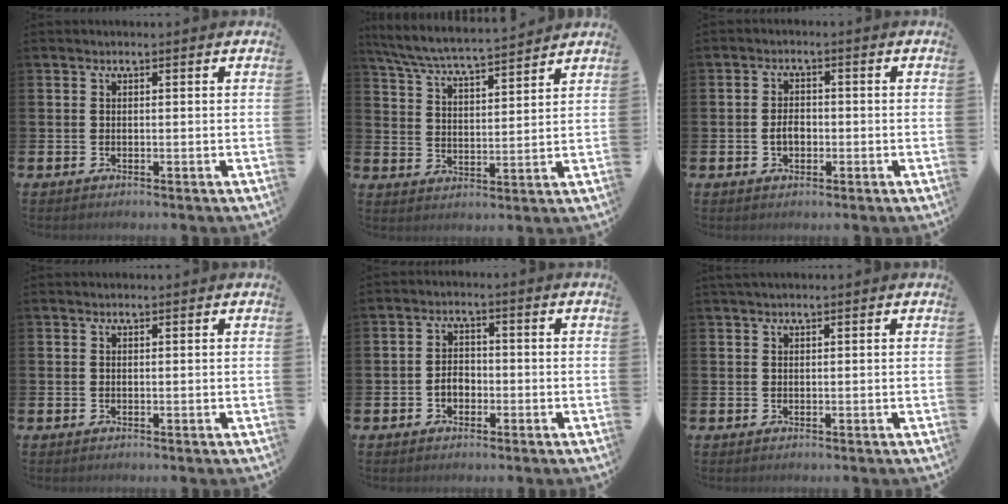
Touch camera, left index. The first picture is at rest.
{"total": 6.2, "force": [6.0, 0.2, 1.8], "torque": [-0.058, -0.042, 0.101]}
{"total": 2.6, "force": [-0.5, 1.8, 1.8], "torque": [-0.023, 0.001, -0.014]}
{"total": 0.0}
{"total": 2.6, "force": [-0.9, 1.9, 1.4], "torque": [-0.017, 0.000, -0.024]}
{"total": 0.9, "force": [0.8, 0.1, 0.3], "torque": [0.000, -0.001, 0.013]}